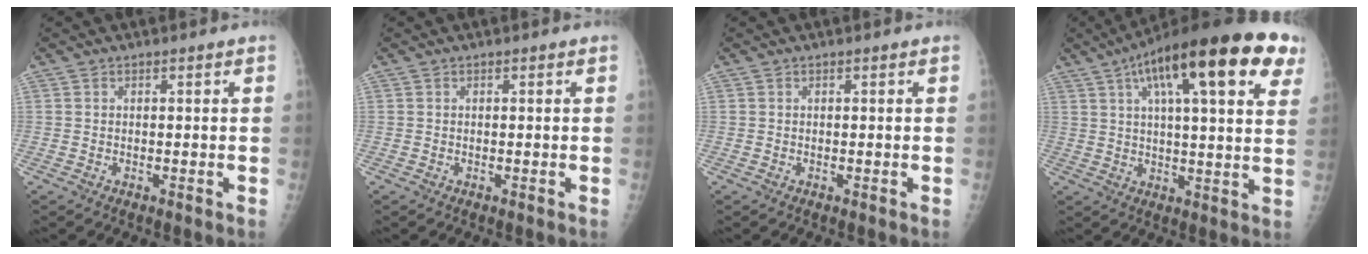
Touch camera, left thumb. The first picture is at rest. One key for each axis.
{"total": 0.0}
{"total": 0.0}
{"total": 24.6, "fx": 11.5, "fy": 6.6, "fz": 20.7, "tx": -0.302, "ty": 0.009, "tz": 0.165}